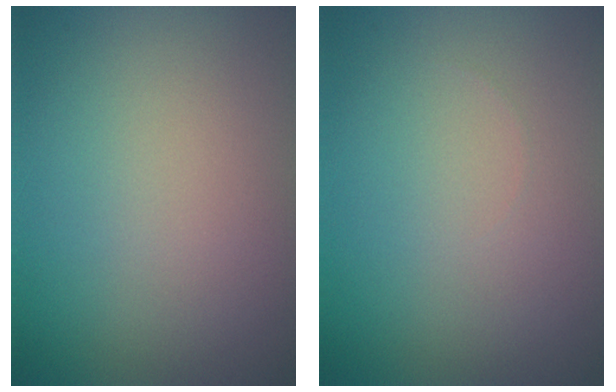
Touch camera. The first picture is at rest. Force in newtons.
{"total": 0.0}